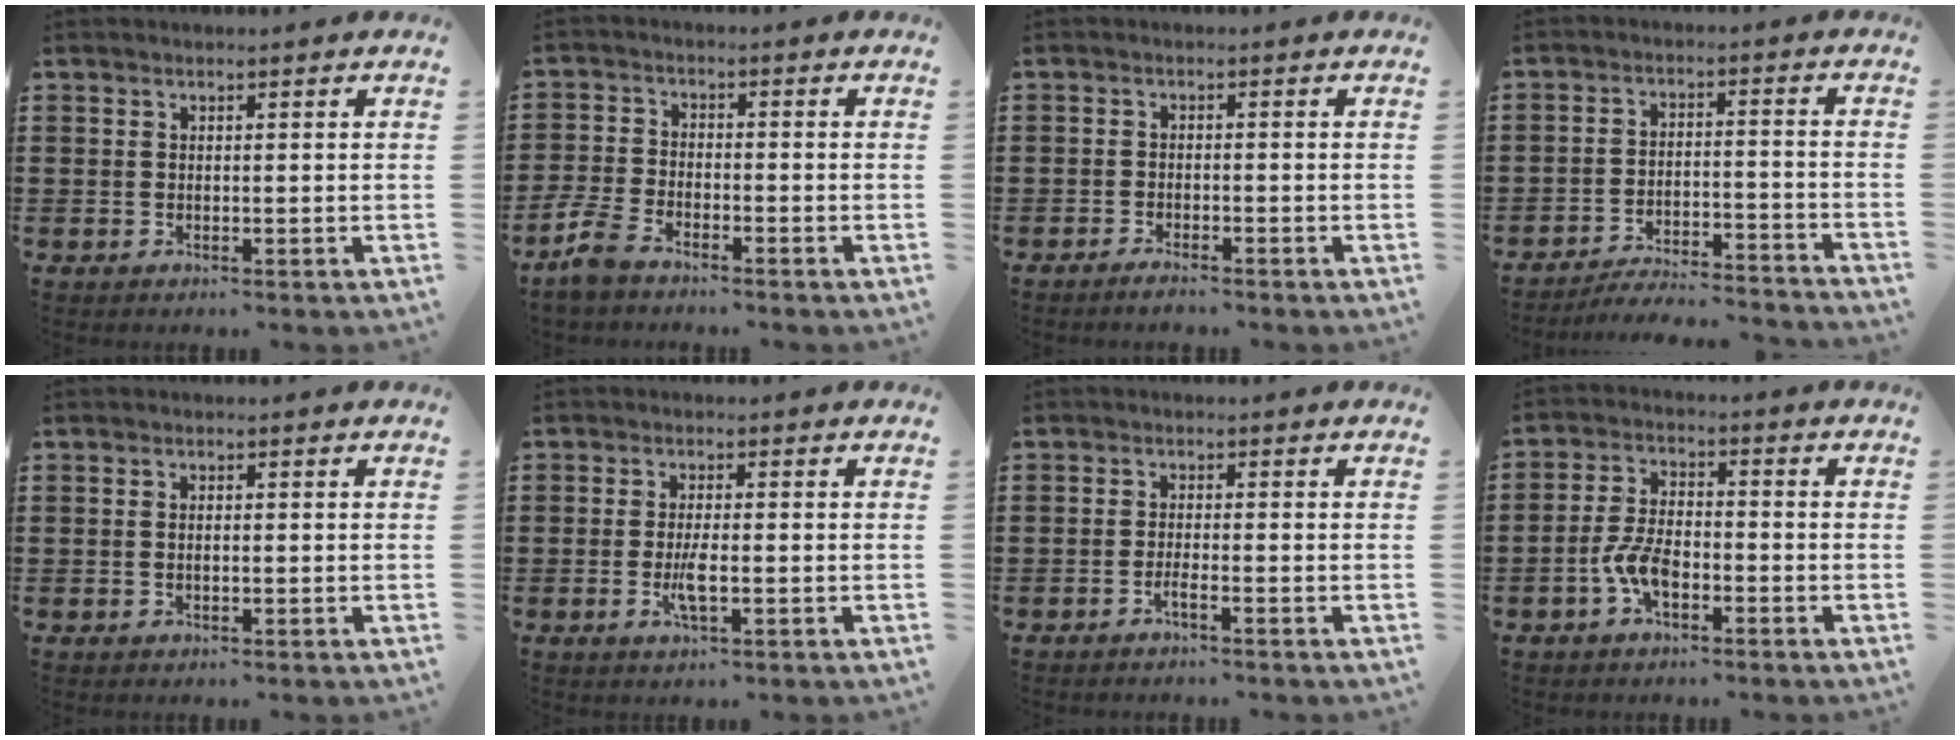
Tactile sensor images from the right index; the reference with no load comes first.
{"total": 4.3, "force": [-3.5, 1.1, 2.3], "torque": [-0.067, -0.005, -0.074]}
{"total": 1.5, "force": [-1.4, -0.1, 0.4], "torque": [-0.011, -0.005, -0.025]}
{"total": 4.9, "force": [-4.8, 0.0, 1.2], "torque": [-0.032, -0.006, -0.098]}
{"total": 1.0, "force": [-0.2, 0.2, 1.0], "torque": [-0.020, -0.004, -0.002]}
{"total": 3.4, "force": [-0.9, 0.7, 3.2], "torque": [-0.068, -0.005, -0.020]}
{"total": 1.7, "force": [-1.1, -0.1, 1.3], "torque": [-0.030, -0.007, -0.022]}
{"total": 6.0, "force": [-2.5, 2.7, 4.8], "torque": [-0.114, -0.003, -0.052]}